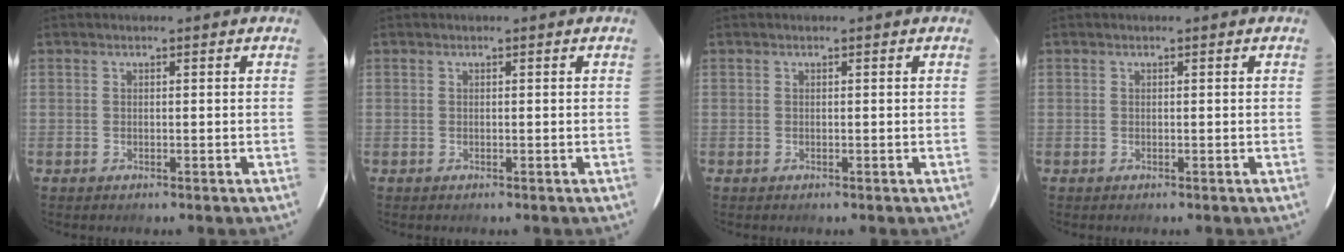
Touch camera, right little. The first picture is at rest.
{"total": 0.0}
{"total": 0.0}
{"total": 0.0}